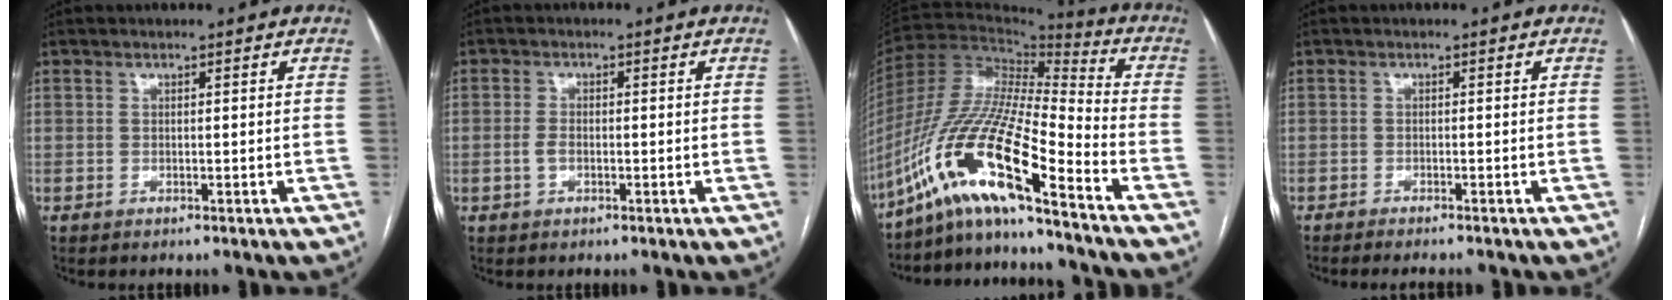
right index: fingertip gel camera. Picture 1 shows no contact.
{"total": 1.7, "force": [-0.4, 1.0, 1.4], "torque": [-0.029, 0.003, -0.007]}
{"total": 16.8, "force": [-11.3, 0.7, 12.4], "torque": [-0.240, -0.007, -0.211]}
{"total": 4.7, "force": [-4.2, 0.3, 2.1], "torque": [-0.021, -0.007, -0.058]}